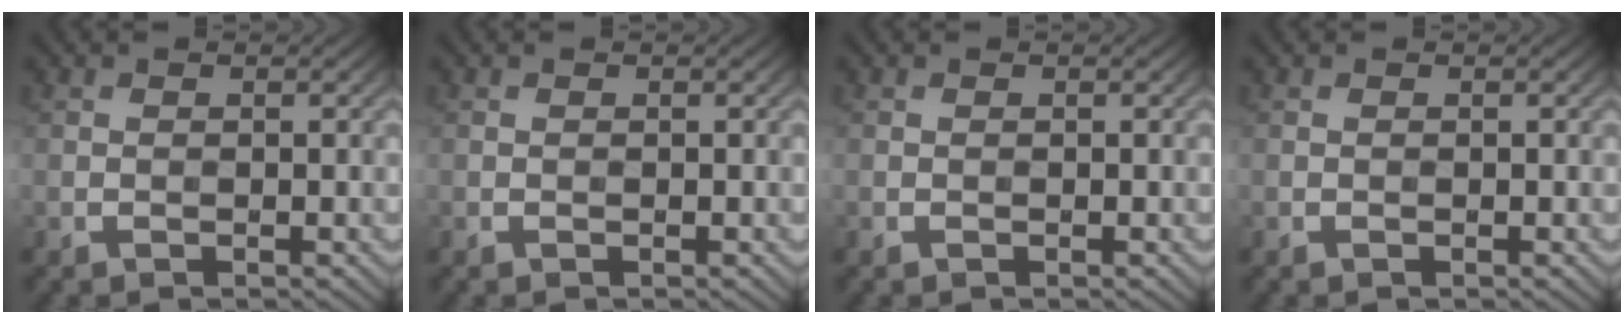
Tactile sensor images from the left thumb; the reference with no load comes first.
{"total": 0.0}
{"total": 0.0}
{"total": 0.0}